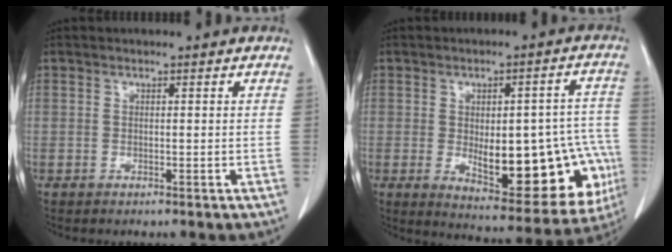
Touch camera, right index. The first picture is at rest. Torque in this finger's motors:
{"motor_torque": [1.37, -0.77, 0.58, 0.07]}